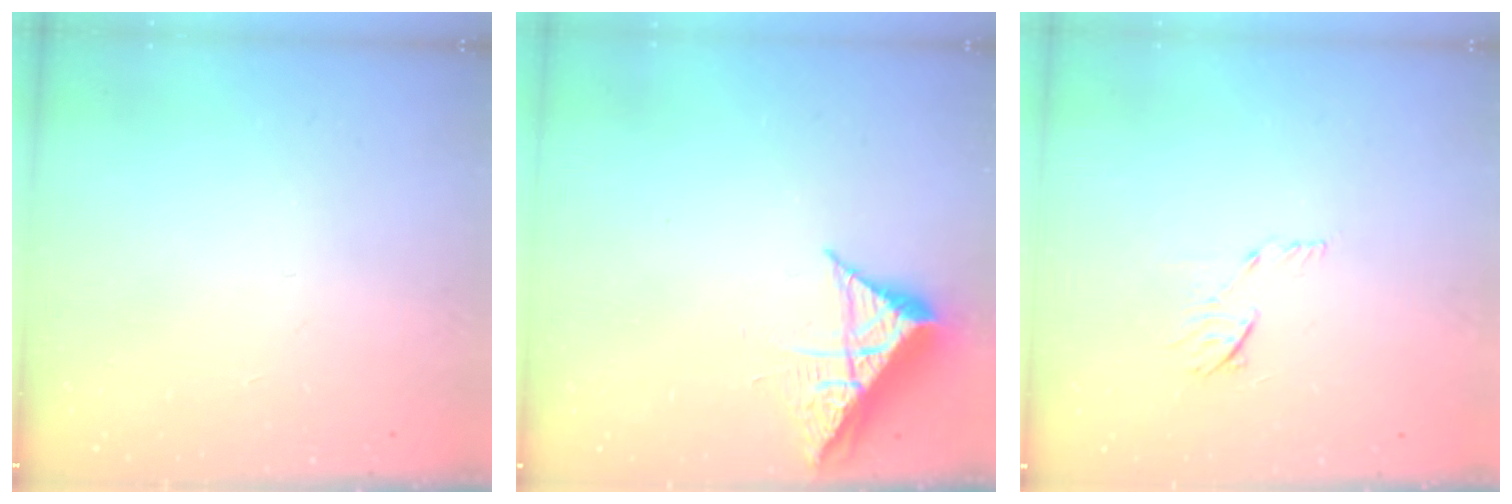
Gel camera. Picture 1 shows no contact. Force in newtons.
{"total": 8.9, "press": 8.9, "slide": 0.9}
{"total": 5.7, "press": 5.6, "slide": 0.8}